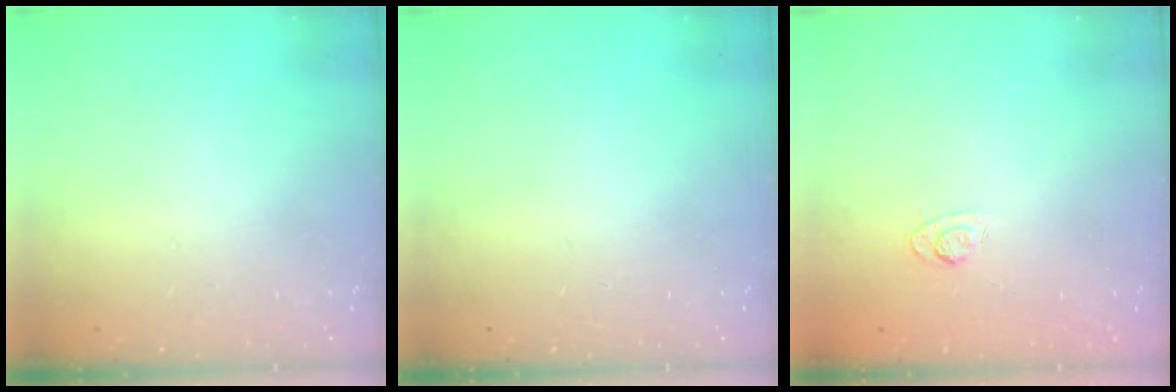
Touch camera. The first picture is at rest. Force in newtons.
{"total": 0.0}
{"total": 3.5, "press": 3.1, "slide": 1.6}